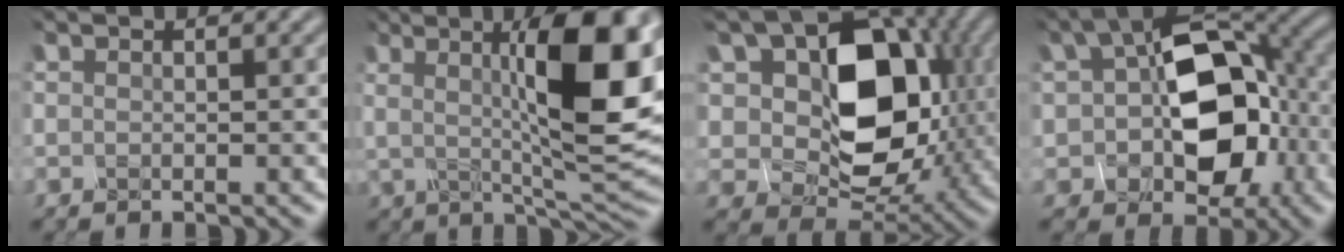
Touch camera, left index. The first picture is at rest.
{"total": 12.0, "force": [1.0, 3.1, 11.6], "torque": [-0.167, -0.001, 0.012]}
{"total": 13.0, "force": [1.4, 9.2, 9.2], "torque": [-0.140, -0.005, 0.021]}
{"total": 11.9, "force": [-0.9, 7.6, 9.1], "torque": [-0.134, 0.000, -0.017]}